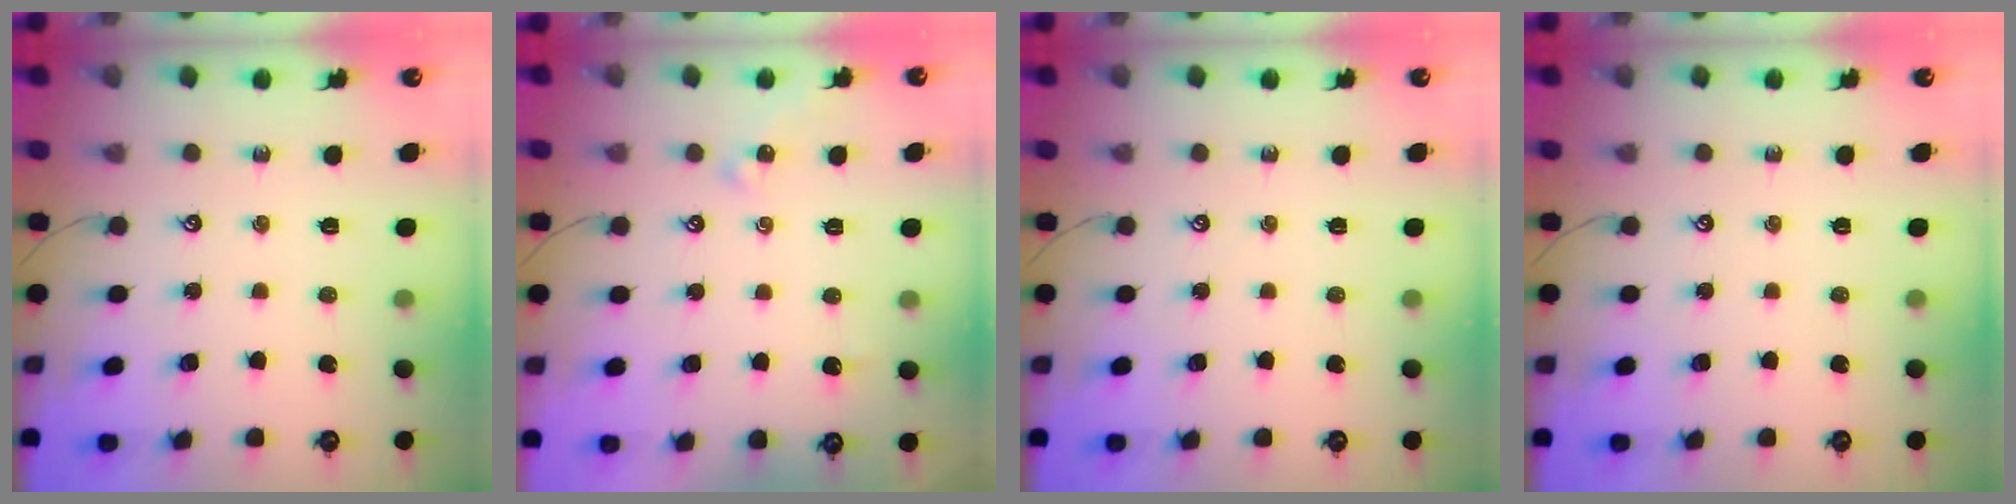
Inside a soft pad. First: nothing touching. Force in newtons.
{"total": 2.2, "press": 2.1, "slide": 0.5}
{"total": 0.0}
{"total": 0.0}